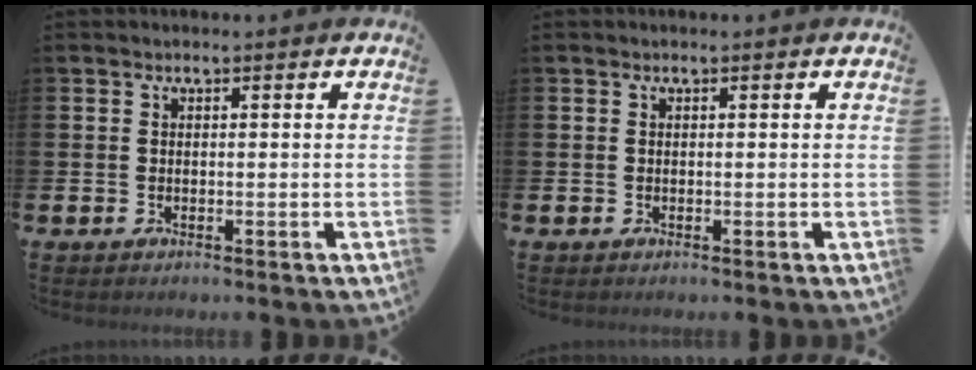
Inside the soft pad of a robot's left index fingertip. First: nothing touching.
{"total": 0.0}